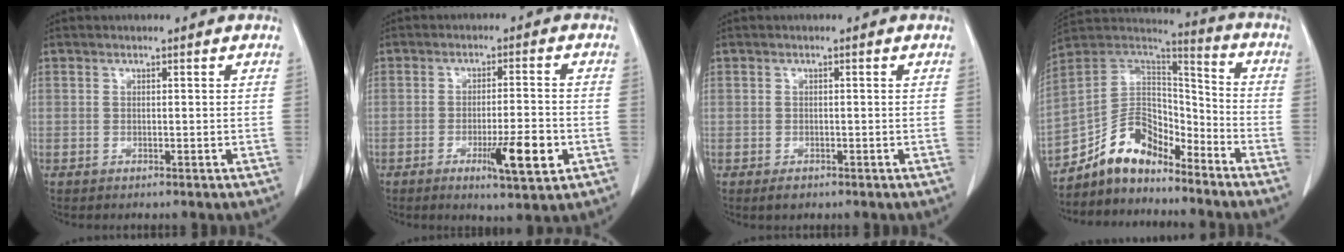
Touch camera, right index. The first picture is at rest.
{"total": 8.0, "force": [-3.1, 0.9, 7.2], "torque": [-0.112, -0.010, -0.044]}
{"total": 1.3, "force": [-0.8, 0.8, 0.6], "torque": [-0.009, 0.001, -0.008]}
{"total": 11.8, "force": [-9.4, 5.5, 4.6], "torque": [-0.080, 0.048, -0.174]}